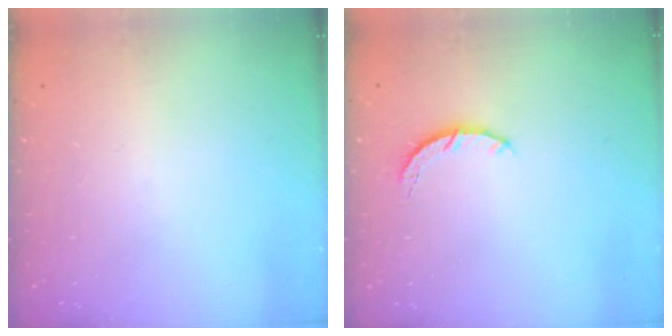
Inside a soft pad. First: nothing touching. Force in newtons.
{"total": 3.2, "press": 3.2, "slide": 0.4}